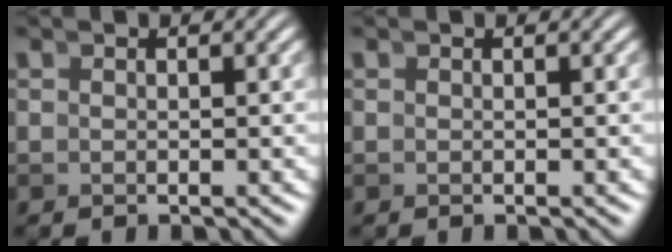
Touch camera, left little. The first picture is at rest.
{"total": 0.0}